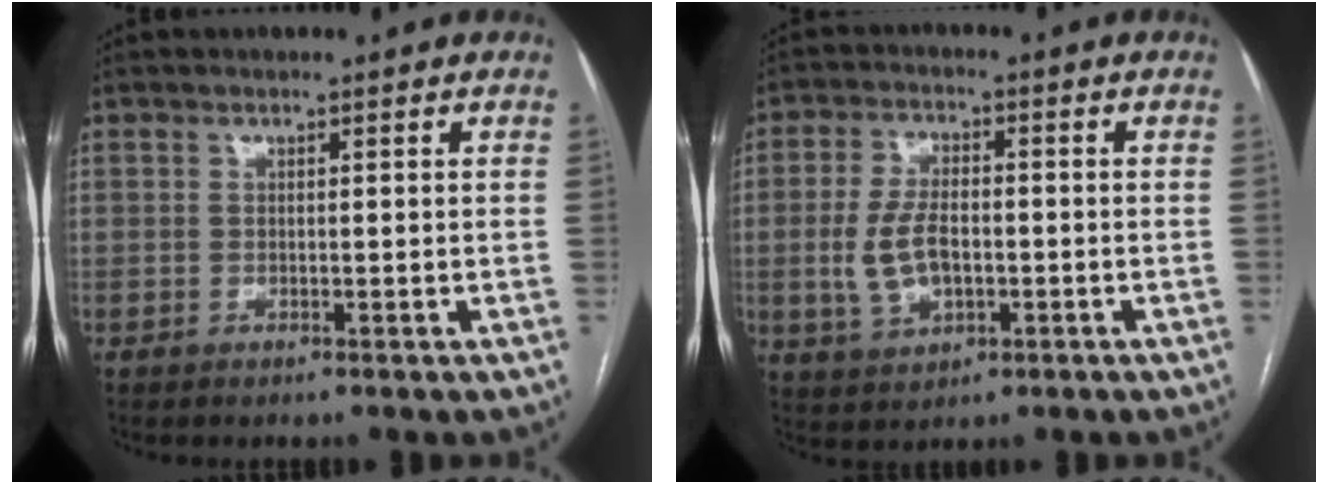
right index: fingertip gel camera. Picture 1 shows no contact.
{"total": 7.6, "force": [-1.3, 4.1, 6.3], "torque": [-0.140, 0.007, -0.017]}